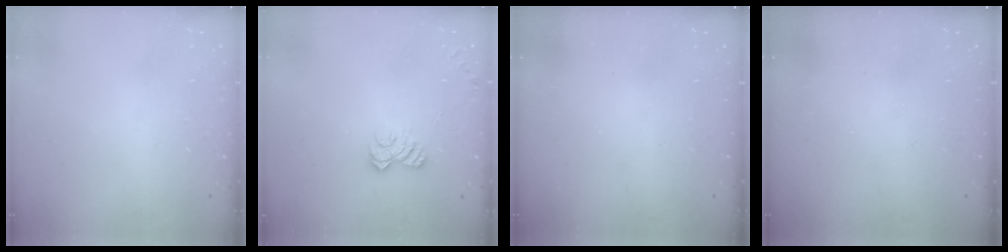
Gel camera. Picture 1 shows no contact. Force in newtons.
{"total": 6.6, "press": 6.5, "slide": 0.7}
{"total": 2.3, "press": 2.2, "slide": 0.8}
{"total": 2.2, "press": 2.1, "slide": 0.7}